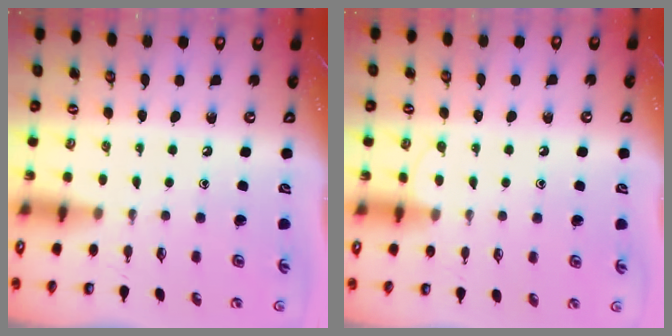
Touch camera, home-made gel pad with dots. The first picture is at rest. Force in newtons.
{"total": 4.8, "press": 4.8, "slide": 0.5}